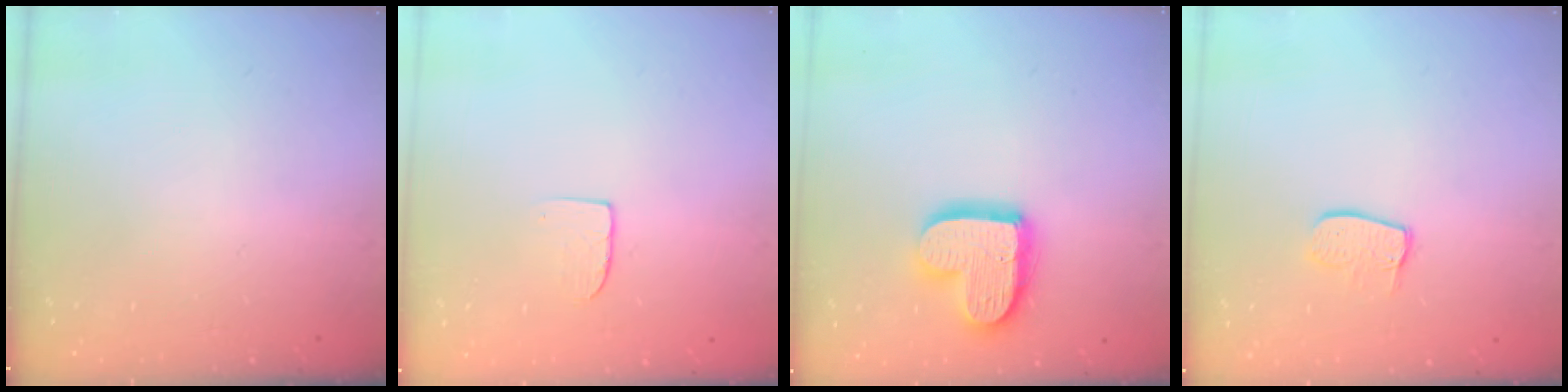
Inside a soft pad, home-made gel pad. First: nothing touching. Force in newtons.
{"total": 4.7, "press": 4.7, "slide": 0.4}
{"total": 14.9, "press": 14.9, "slide": 1.1}
{"total": 7.5, "press": 7.5, "slide": 0.6}